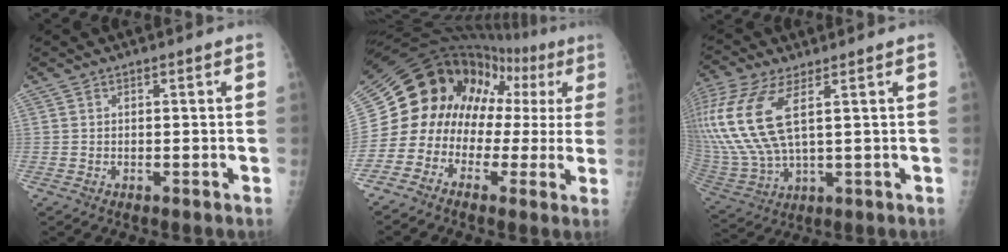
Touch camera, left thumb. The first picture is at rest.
{"total": 17.6, "force": [0.4, 14.6, 9.9], "torque": [-0.119, 0.085, 0.004]}
{"total": 18.5, "force": [5.5, 7.6, 15.9], "torque": [-0.393, -0.016, 0.113]}